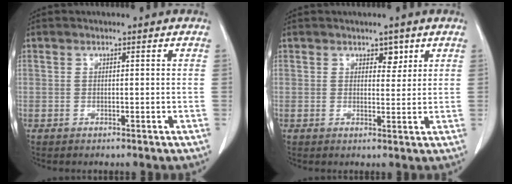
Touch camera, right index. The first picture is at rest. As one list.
[{"total": 2.3, "force": [1.4, 1.4, 1.2], "torque": [-0.010, -0.003, 0.020]}]